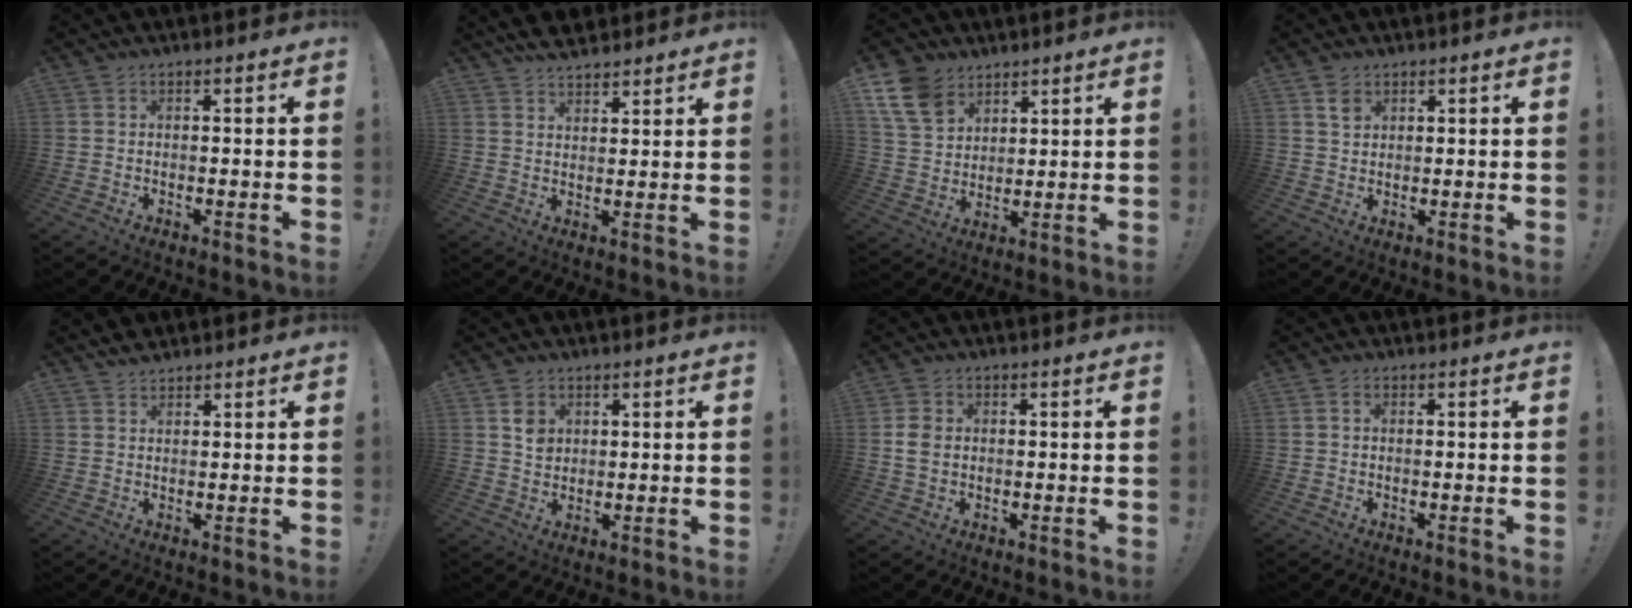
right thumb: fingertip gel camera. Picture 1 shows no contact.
{"total": 6.4, "force": [5.8, 2.2, 1.4], "torque": [-0.020, -0.033, 0.108]}
{"total": 12.4, "force": [7.5, 8.5, 5.1], "torque": [-0.098, -0.033, 0.154]}
{"total": 3.1, "force": [1.9, 2.1, 1.1], "torque": [-0.006, -0.010, 0.034]}
{"total": 2.9, "force": [2.7, 1.0, 0.2], "torque": [0.009, -0.018, 0.049]}
{"total": 4.6, "force": [1.8, 3.7, 2.1], "torque": [-0.015, -0.005, 0.030]}
{"total": 4.3, "force": [0.5, 3.4, 2.6], "torque": [-0.042, 0.001, 0.008]}
{"total": 0.8, "force": [0.2, 0.6, 0.5], "torque": [-0.003, -0.001, 0.001]}